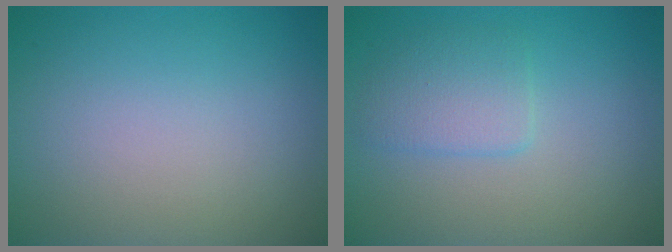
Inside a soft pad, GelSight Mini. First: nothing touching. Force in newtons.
{"total": 2.4, "press": 2.3, "slide": 0.2}